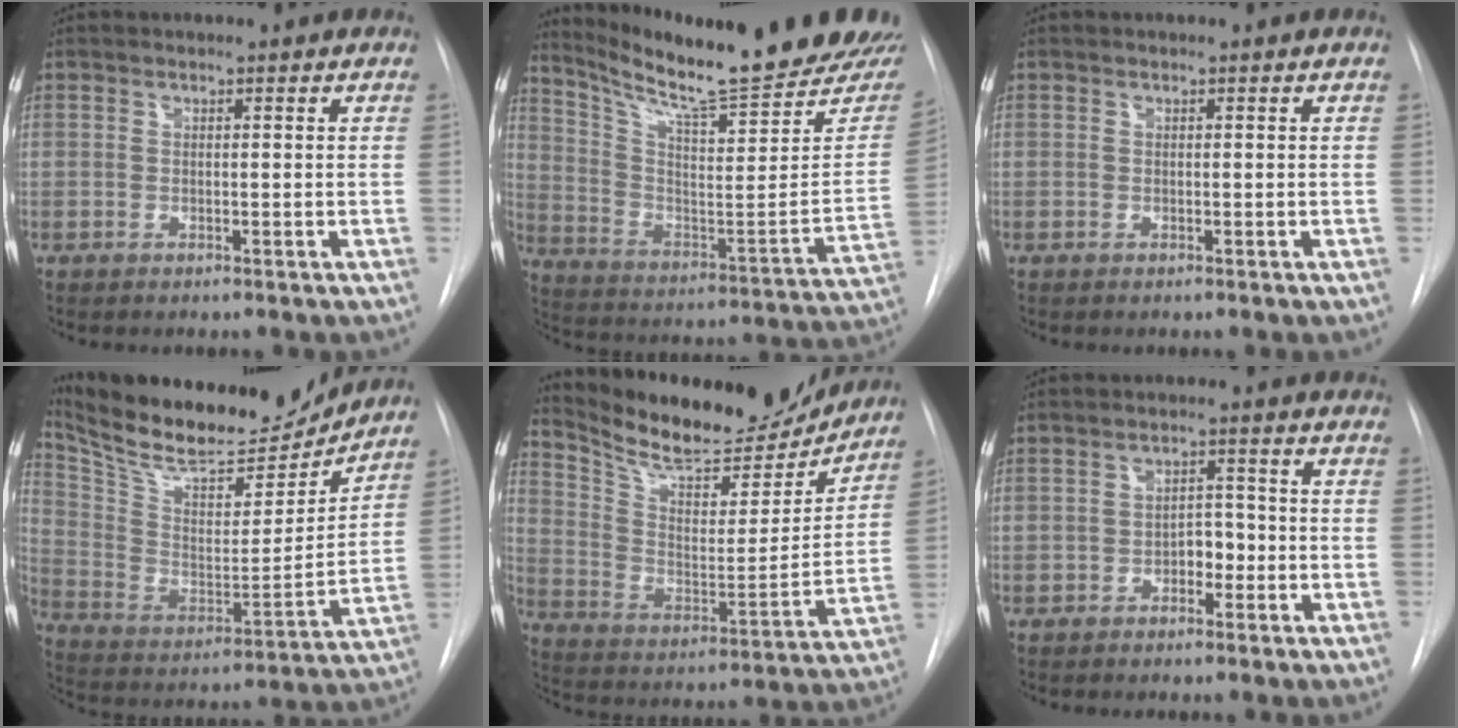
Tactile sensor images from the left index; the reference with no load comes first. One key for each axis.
{"total": 25.5, "fx": 22.2, "fy": 1.4, "fz": 12.4, "tx": -0.201, "ty": -0.095, "tz": 0.313}
{"total": 0.0}
{"total": 19.8, "fx": 17.9, "fy": 4.1, "fz": 7.4, "tx": -0.141, "ty": -0.017, "tz": 0.296}
{"total": 18.8, "fx": 17.4, "fy": 4.2, "fz": 5.8, "tx": -0.103, "ty": -0.026, "tz": 0.271}
{"total": 3.4, "fx": -2.1, "fy": 1.8, "fz": 2.0, "tx": -0.022, "ty": 0.004, "tz": -0.036}